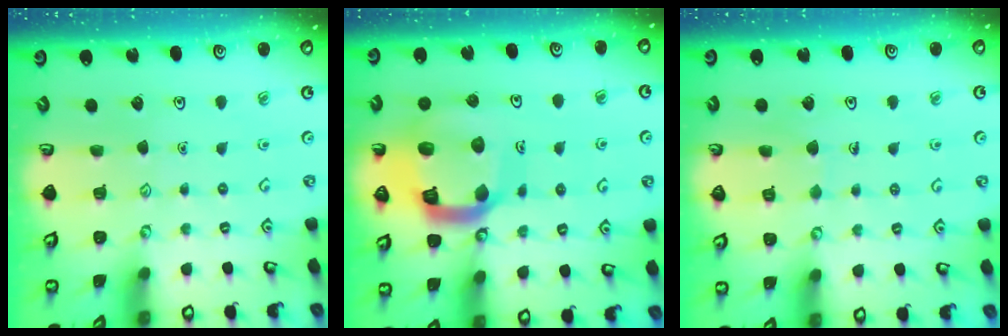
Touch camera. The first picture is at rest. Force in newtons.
{"total": 17.9, "press": 17.8, "slide": 1.9}
{"total": 4.6, "press": 4.6, "slide": 0.3}